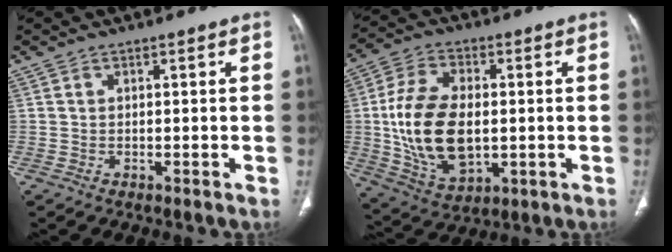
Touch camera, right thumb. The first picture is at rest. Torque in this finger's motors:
{"motor_torque": [-0.68, 1.14, 0.96, 1.02, 0.47]}